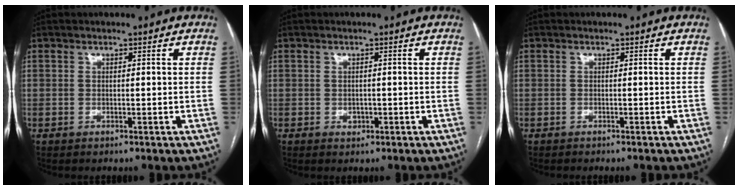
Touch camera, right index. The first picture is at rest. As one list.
[{"total": 1.3, "force": [-0.3, 1.0, 0.6], "torque": [-0.011, 0.001, -0.001]}, {"total": 1.2, "force": [-1.1, 0.0, 0.4], "torque": [-0.006, 0.001, -0.014]}]